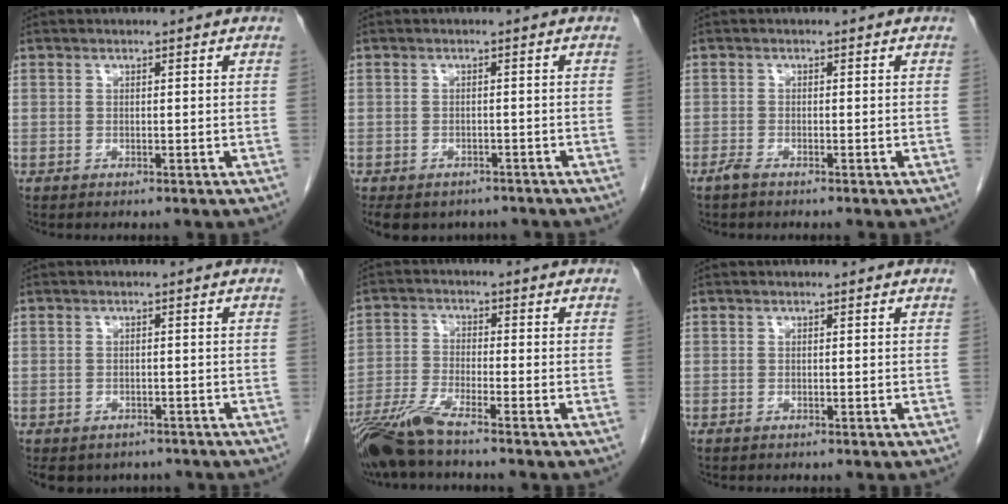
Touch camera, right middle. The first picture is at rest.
{"total": 10.5, "force": [-7.8, 6.2, 3.5], "torque": [-0.085, -0.005, -0.094]}
{"total": 1.2, "force": [-1.0, 0.0, 0.7], "torque": [-0.020, -0.002, -0.021]}
{"total": 7.6, "force": [-5.8, 4.5, 1.9], "torque": [-0.033, -0.001, -0.069]}
{"total": 6.9, "force": [-5.7, -0.6, 3.9], "torque": [-0.081, -0.027, -0.113]}
{"total": 0.0}